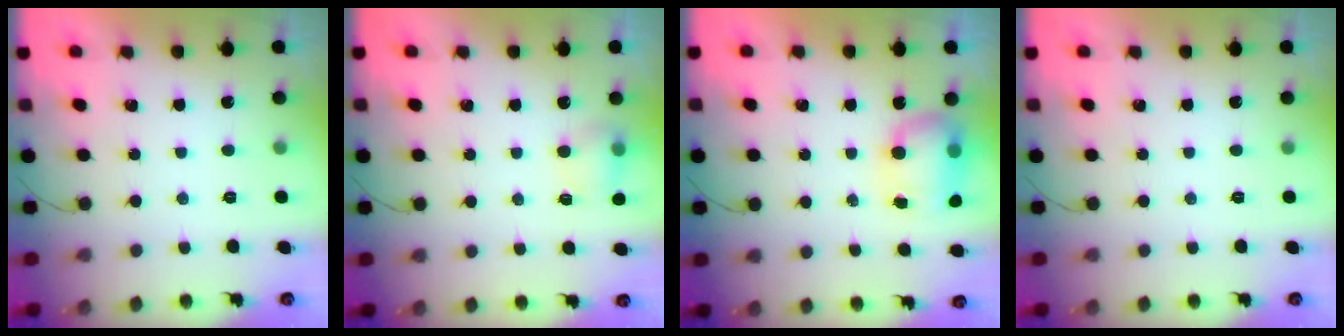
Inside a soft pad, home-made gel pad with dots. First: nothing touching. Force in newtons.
{"total": 5.7, "press": 5.5, "slide": 1.6}
{"total": 8.8, "press": 8.4, "slide": 2.6}
{"total": 0.0}